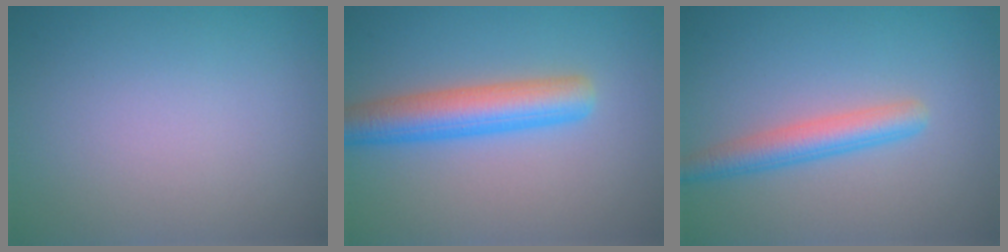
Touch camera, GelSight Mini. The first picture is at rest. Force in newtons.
{"total": 4.9, "press": 4.9, "slide": 0.1}
{"total": 3.0, "press": 3.0, "slide": 0.1}